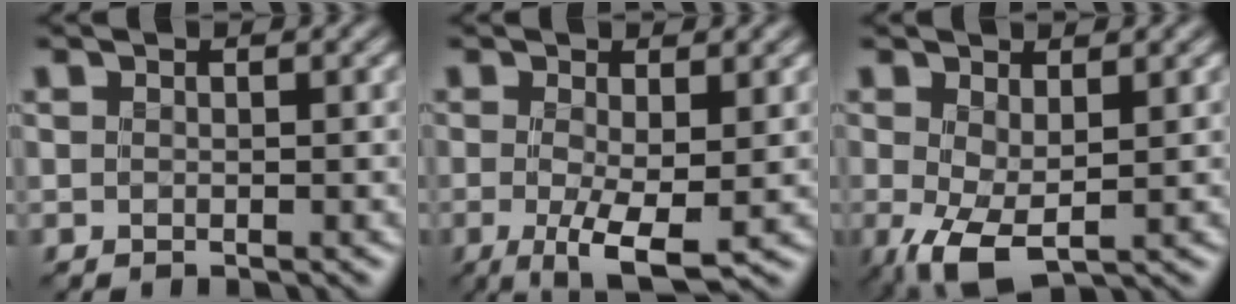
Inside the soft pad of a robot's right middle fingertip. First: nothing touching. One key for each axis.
{"total": 4.6, "fx": -0.9, "fy": 1.0, "fz": 4.4, "tx": -0.081, "ty": -0.016, "tz": -0.016}
{"total": 4.3, "fx": -0.6, "fy": 1.9, "fz": 3.7, "tx": -0.090, "ty": -0.007, "tz": -0.011}